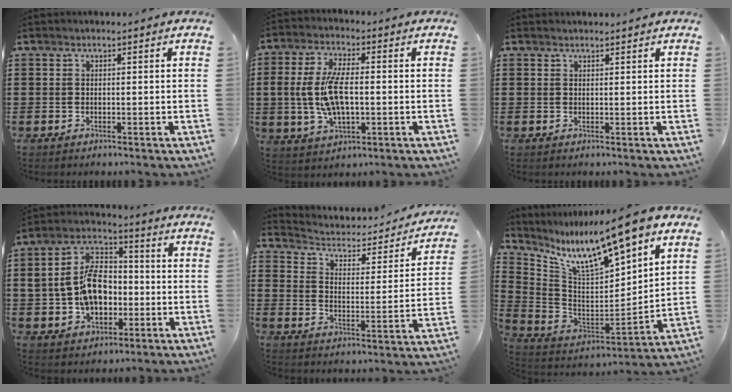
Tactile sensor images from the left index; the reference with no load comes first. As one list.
[{"total": 10.0, "force": [-0.3, 4.5, 8.9], "torque": [-0.201, -0.002, -0.010]}, {"total": 0.7, "force": [0.7, 0.1, 0.1], "torque": [-0.003, -0.001, 0.014]}, {"total": 11.1, "force": [-1.1, 7.7, 7.9], "torque": [-0.183, 0.020, -0.020]}, {"total": 2.6, "force": [2.1, 1.2, 1.0], "torque": [-0.036, -0.020, 0.025]}, {"total": 12.2, "force": [9.2, 2.0, 7.8], "torque": [-0.173, -0.063, 0.153]}]